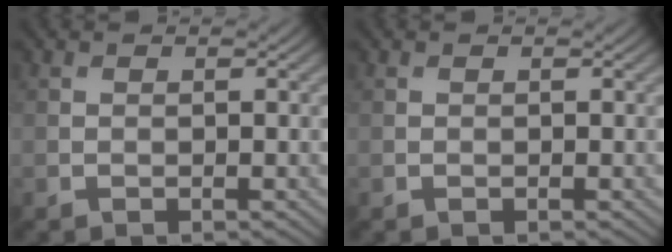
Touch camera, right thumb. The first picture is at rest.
{"total": 0.0}